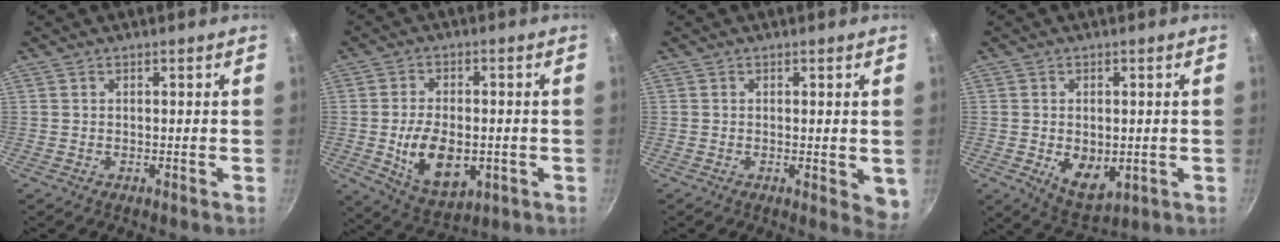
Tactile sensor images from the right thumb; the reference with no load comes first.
{"total": 12.1, "force": [-2.0, 7.3, 9.4], "torque": [-0.147, -0.003, -0.019]}
{"total": 4.1, "force": [-0.2, 1.7, 3.7], "torque": [-0.043, -0.012, -0.003]}
{"total": 7.9, "force": [-1.0, 5.1, 5.9], "torque": [-0.078, -0.017, 0.001]}